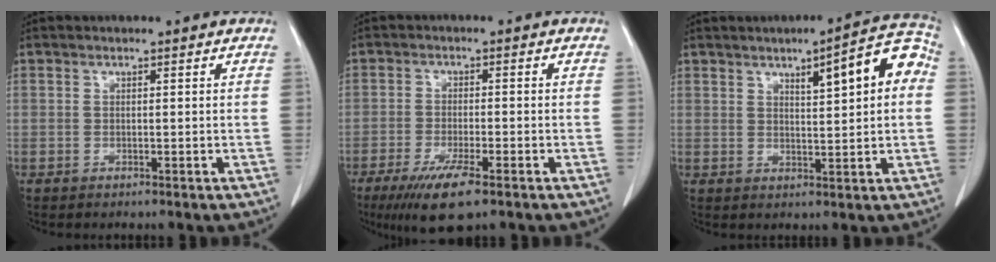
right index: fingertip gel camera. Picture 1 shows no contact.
{"total": 7.7, "force": [-4.8, 1.0, 5.9], "torque": [-0.109, -0.018, -0.077]}
{"total": 8.9, "force": [2.6, 1.9, 8.3], "torque": [-0.109, 0.025, 0.036]}